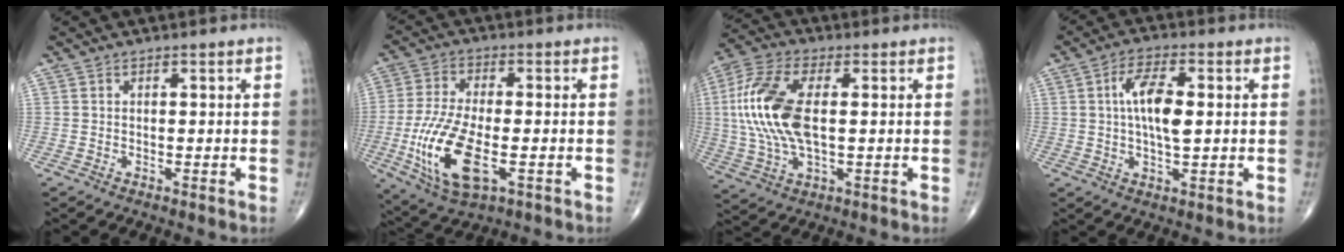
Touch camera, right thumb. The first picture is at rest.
{"total": 15.0, "force": [-4.1, 6.4, 13.0], "torque": [-0.271, -0.001, -0.067]}
{"total": 16.3, "force": [1.4, 7.8, 14.3], "torque": [-0.319, 0.007, 0.025]}
{"total": 8.6, "force": [1.0, 3.2, 7.9], "torque": [-0.144, 0.004, 0.014]}